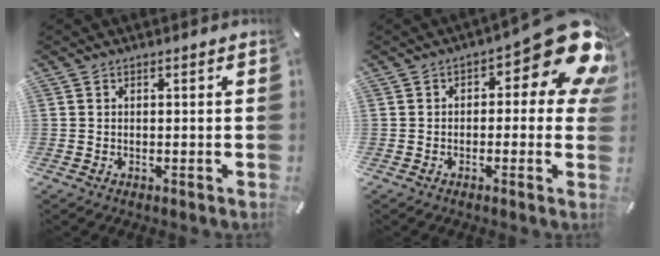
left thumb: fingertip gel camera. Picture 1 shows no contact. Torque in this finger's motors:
{"motor_torque": [0.39, 0.25, 0.73, 0.28, 0.00]}